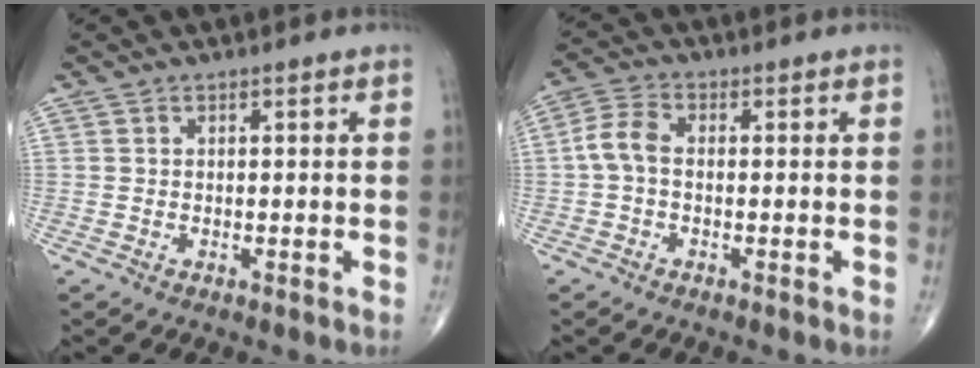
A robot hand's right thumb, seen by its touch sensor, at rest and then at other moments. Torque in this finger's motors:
{"motor_torque": [-0.06, 0.51, 0.49, -0.03, 0.02]}